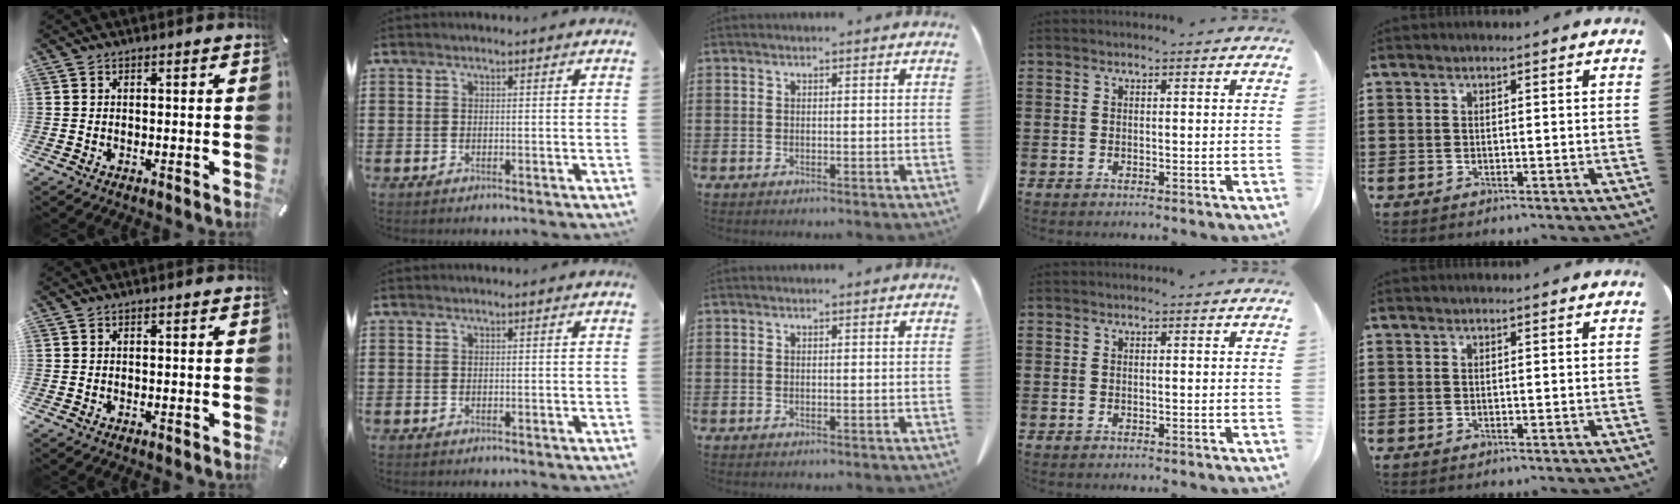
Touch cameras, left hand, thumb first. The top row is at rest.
{}